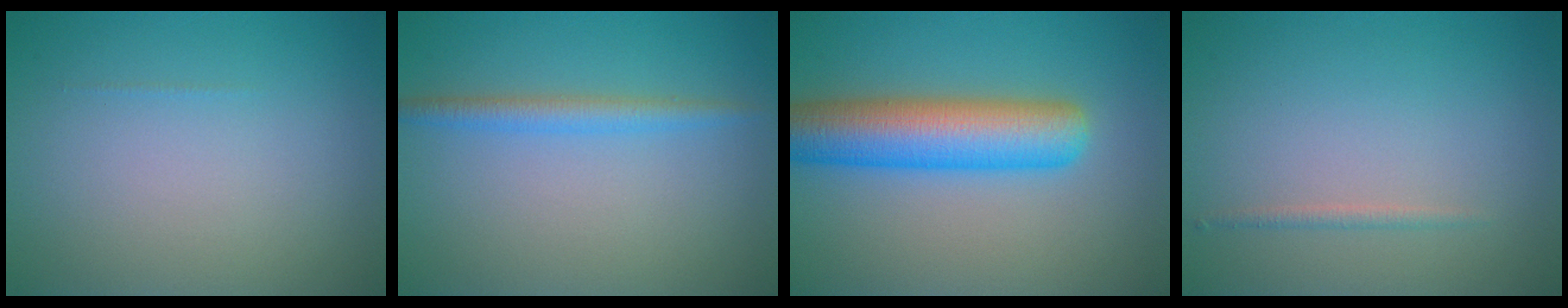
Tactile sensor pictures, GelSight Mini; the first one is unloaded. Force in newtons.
{"total": 2.1, "press": 2.1, "slide": 0.2}
{"total": 7.9, "press": 7.9, "slide": 0.2}
{"total": 0.8, "press": 0.8, "slide": 0.0}